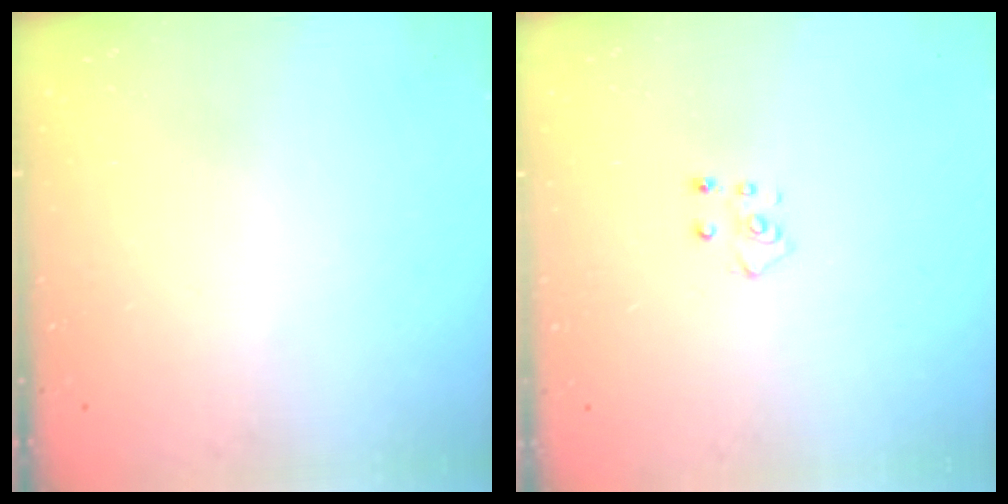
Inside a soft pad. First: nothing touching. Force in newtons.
{"total": 4.7, "press": 4.7, "slide": 0.4}